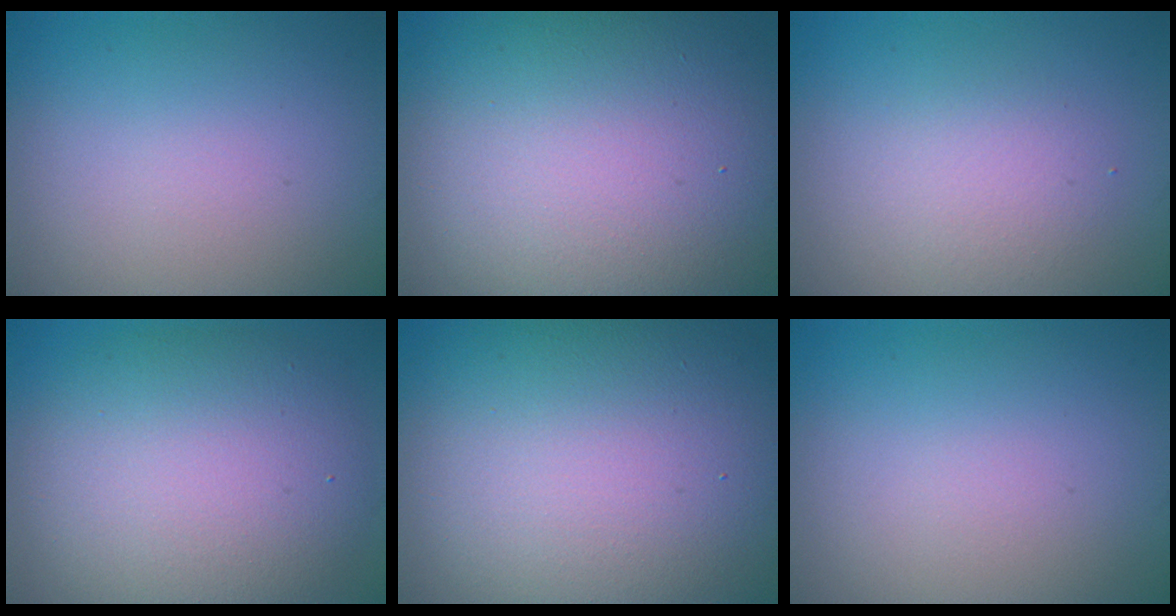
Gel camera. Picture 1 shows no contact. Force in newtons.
{"total": 17.6, "press": 17.6, "slide": 1.0}
{"total": 2.0, "press": 2.0, "slide": 0.1}
{"total": 9.4, "press": 9.4, "slide": 0.5}
{"total": 17.8, "press": 17.7, "slide": 1.5}
{"total": 0.0}